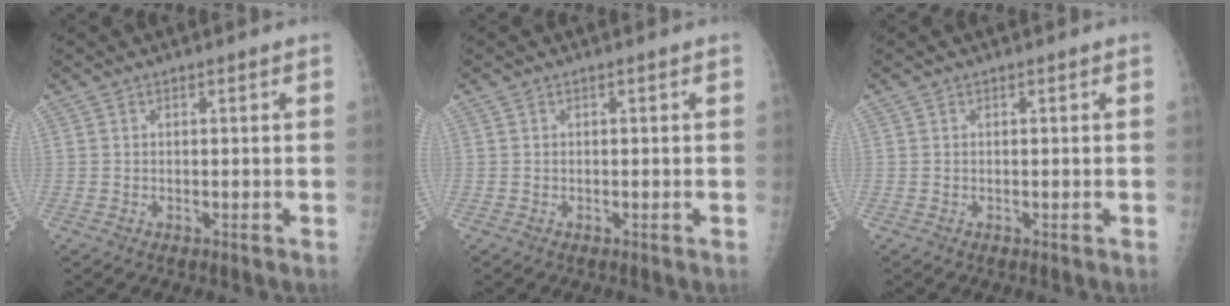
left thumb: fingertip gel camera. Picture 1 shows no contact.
{"total": 0.0}
{"total": 0.0}